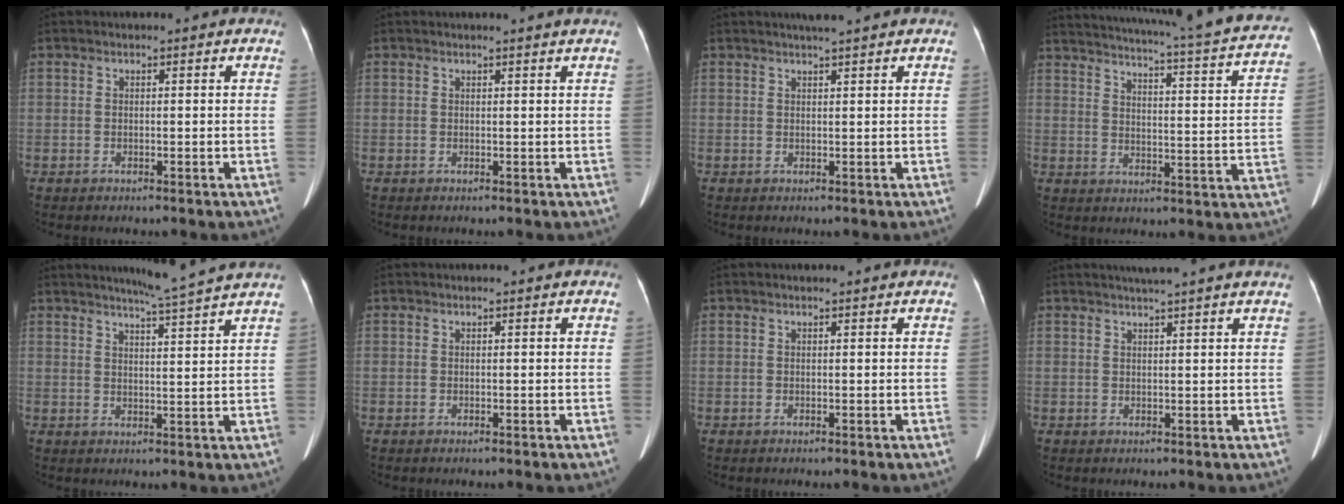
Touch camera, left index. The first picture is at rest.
{"total": 1.1, "force": [0.9, -0.3, 0.4], "torque": [-0.014, -0.004, 0.016]}
{"total": 2.1, "force": [1.9, -0.2, 1.0], "torque": [-0.010, 0.013, 0.033]}
{"total": 27.4, "force": [24.4, 1.9, 12.4], "torque": [-0.190, -0.054, 0.292]}
{"total": 8.1, "force": [7.3, -1.8, 3.2], "torque": [-0.052, -0.005, 0.095]}
{"total": 0.0}
{"total": 0.0}
{"total": 4.8, "force": [4.1, -1.0, 2.3], "torque": [-0.032, 0.016, 0.052]}